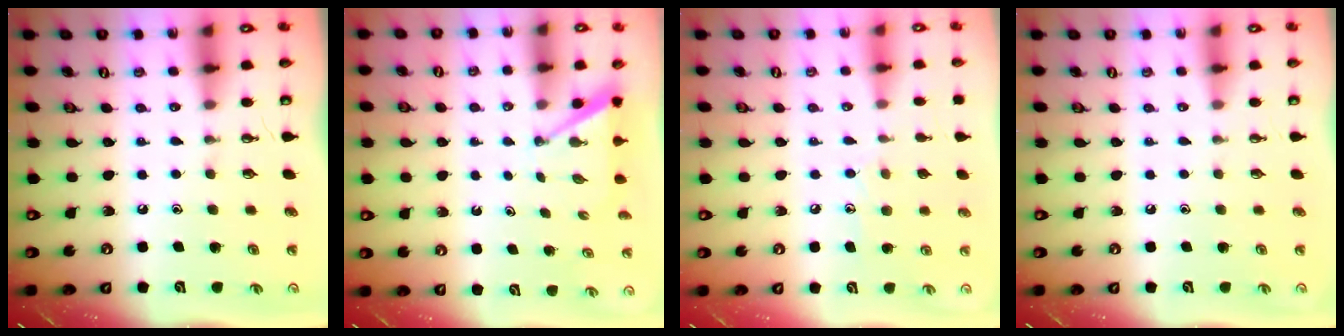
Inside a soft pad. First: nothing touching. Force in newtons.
{"total": 2.9, "press": 2.9, "slide": 0.2}
{"total": 6.6, "press": 6.6, "slide": 0.5}
{"total": 0.0}